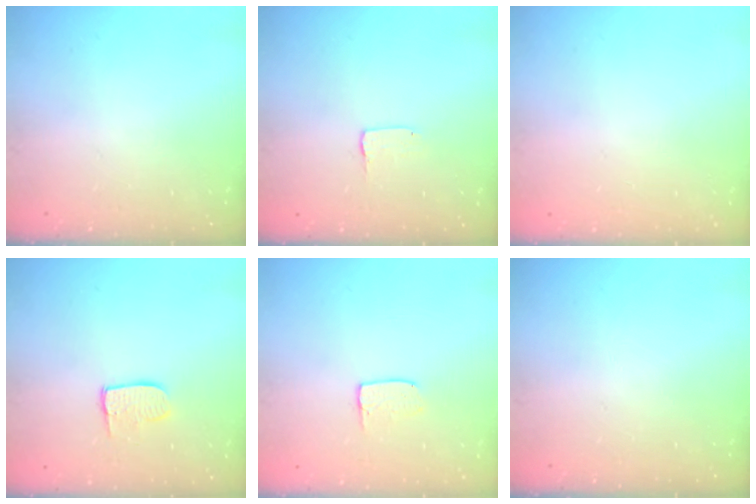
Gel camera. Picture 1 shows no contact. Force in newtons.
{"total": 1.3, "press": 1.2, "slide": 0.1}
{"total": 0.0}
{"total": 7.0, "press": 7.0, "slide": 0.3}
{"total": 3.6, "press": 3.5, "slide": 0.2}
{"total": 0.0}